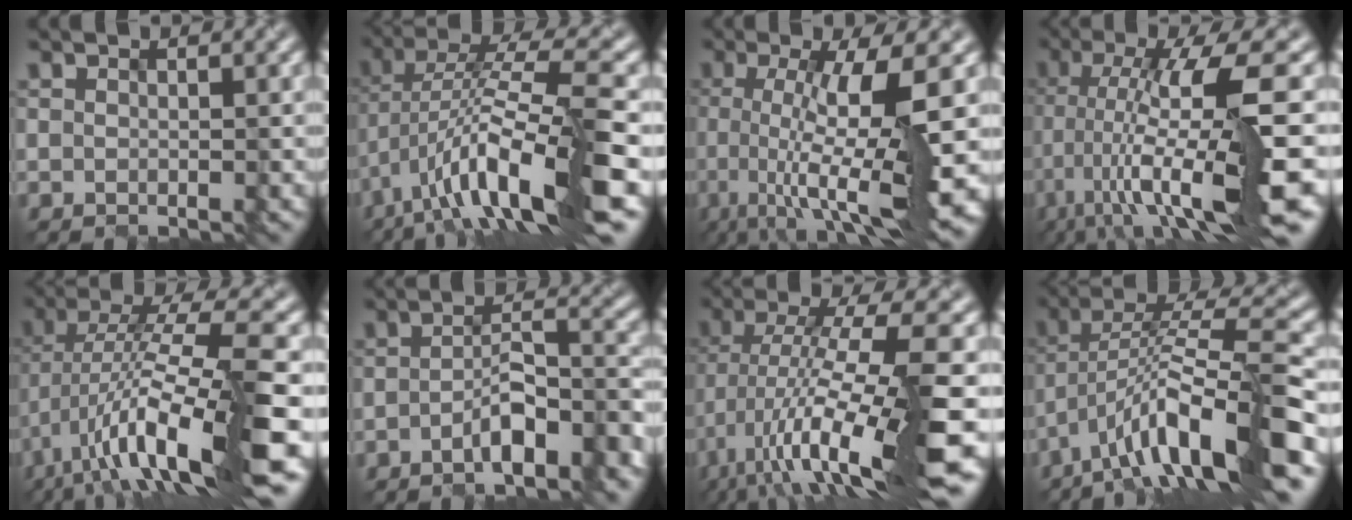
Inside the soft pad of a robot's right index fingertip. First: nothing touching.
{"total": 11.3, "force": [-4.3, 2.0, 10.2], "torque": [-0.179, 0.018, -0.072]}
{"total": 10.3, "force": [-1.0, 2.5, 9.9], "torque": [-0.141, -0.007, -0.015]}
{"total": 12.4, "force": [-2.0, 2.5, 12.0], "torque": [-0.187, 0.000, -0.028]}
{"total": 12.9, "force": [-4.2, 2.1, 12.1], "torque": [-0.213, 0.015, -0.061]}
{"total": 5.4, "force": [-2.7, 1.7, 4.4], "torque": [-0.076, 0.009, -0.045]}
{"total": 13.4, "force": [-4.6, 2.4, 12.4], "torque": [-0.210, 0.001, -0.066]}
{"total": 11.2, "force": [-5.5, 2.0, 9.5], "torque": [-0.158, 0.021, -0.092]}